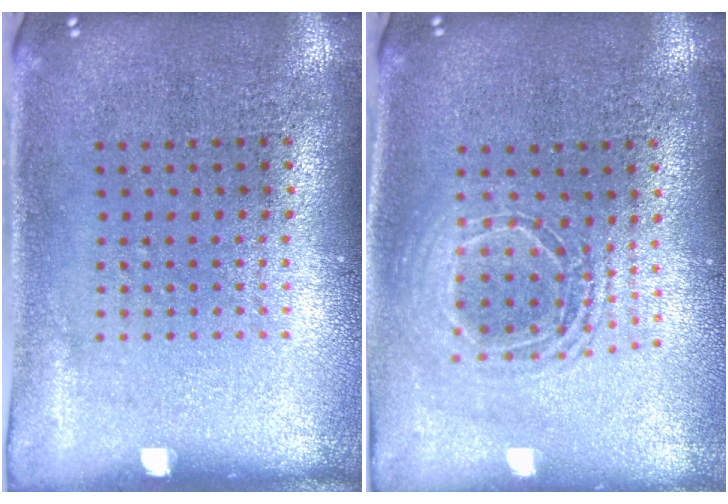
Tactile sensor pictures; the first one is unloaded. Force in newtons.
{"total": 1.6, "press": 1.4, "slide": 0.9}